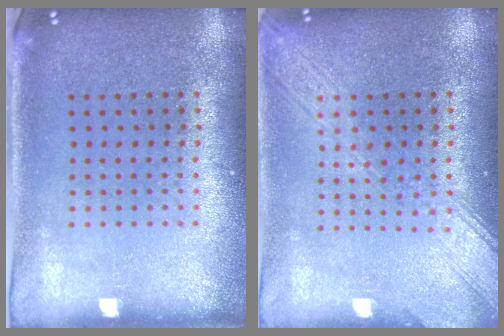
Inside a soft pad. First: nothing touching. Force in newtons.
{"total": 3.2, "press": 3.2, "slide": 0.5}